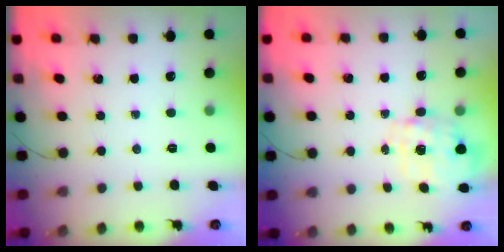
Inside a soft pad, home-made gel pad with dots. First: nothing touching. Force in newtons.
{"total": 2.8, "press": 2.6, "slide": 0.9}